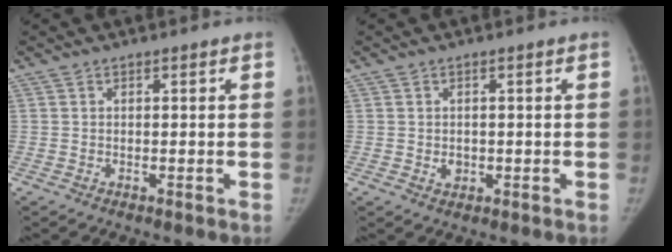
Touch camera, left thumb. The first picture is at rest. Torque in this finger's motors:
{"motor_torque": [-0.03, 0.01, 0.35, -0.28, -0.01]}